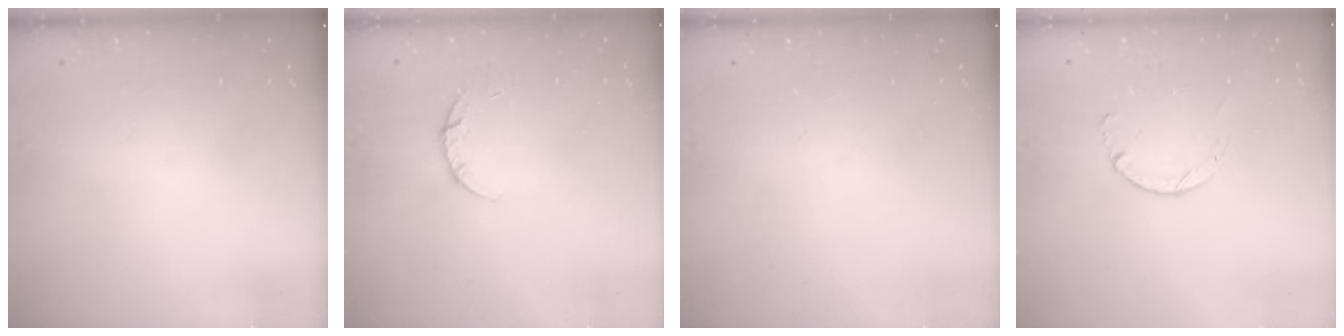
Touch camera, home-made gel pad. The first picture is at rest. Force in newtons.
{"total": 3.8, "press": 3.8, "slide": 0.3}
{"total": 0.0}
{"total": 1.8, "press": 1.8, "slide": 0.2}